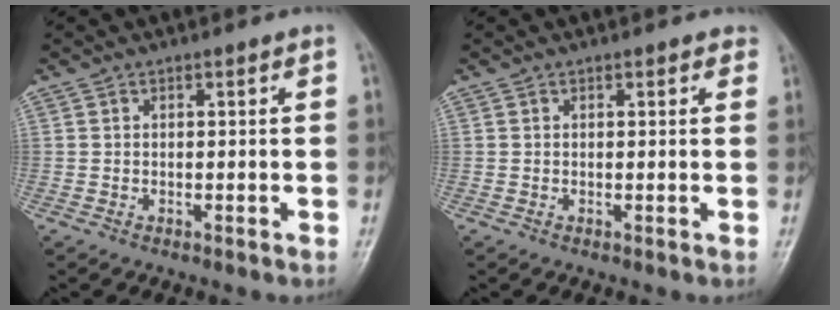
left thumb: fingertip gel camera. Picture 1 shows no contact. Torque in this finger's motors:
{"motor_torque": [-0.09, -0.02, -0.16, -0.22, 0.04]}